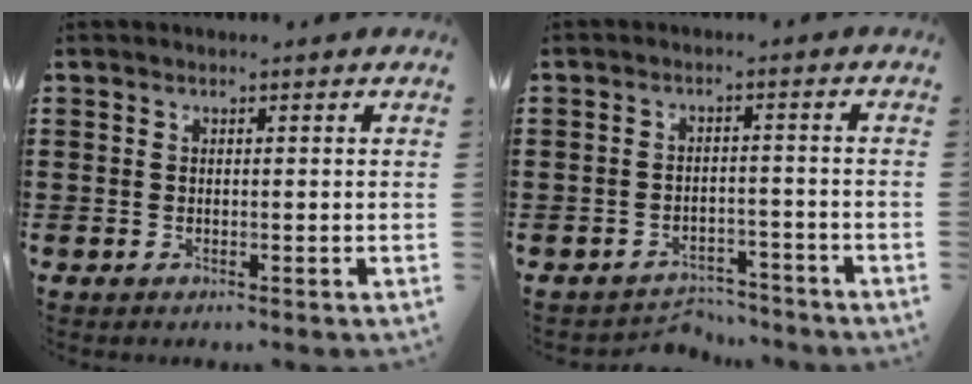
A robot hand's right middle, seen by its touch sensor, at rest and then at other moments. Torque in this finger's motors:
{"motor_torque": [-1.48, 0.66, -0.38, -0.09]}